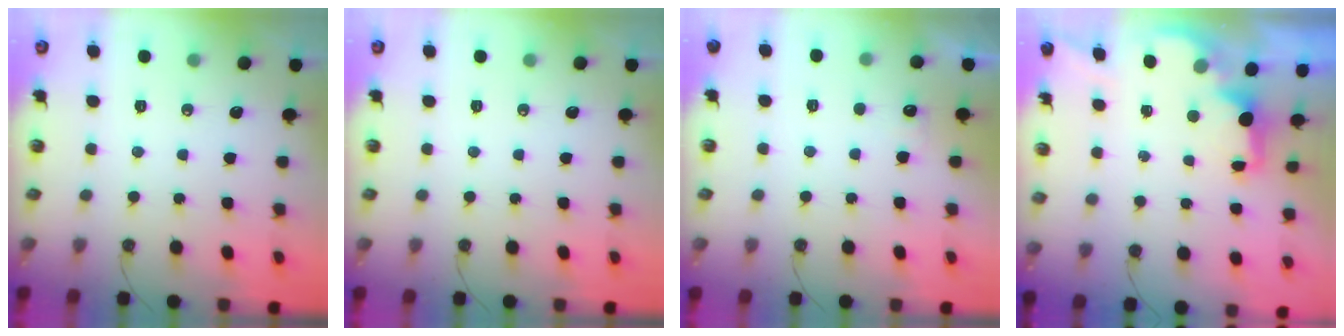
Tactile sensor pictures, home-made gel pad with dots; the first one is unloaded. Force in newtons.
{"total": 0.0}
{"total": 3.0, "press": 2.8, "slide": 1.0}
{"total": 1.9, "press": 1.7, "slide": 0.8}